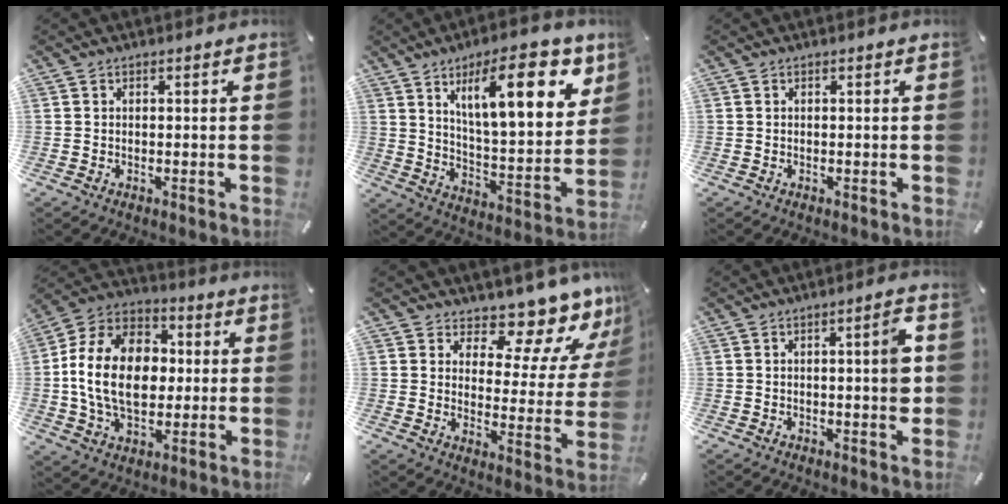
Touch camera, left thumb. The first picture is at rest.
{"total": 20.1, "force": [10.4, 7.1, 15.7], "torque": [-0.236, -0.042, 0.160]}
{"total": 0.0}
{"total": 17.6, "force": [-1.1, 12.9, 11.9], "torque": [-0.257, 0.024, -0.020]}
{"total": 10.6, "force": [9.5, 3.5, 3.2], "torque": [-0.035, -0.099, 0.160]}
{"total": 6.0, "force": [0.3, 1.3, 5.8], "torque": [-0.080, -0.003, -0.002]}